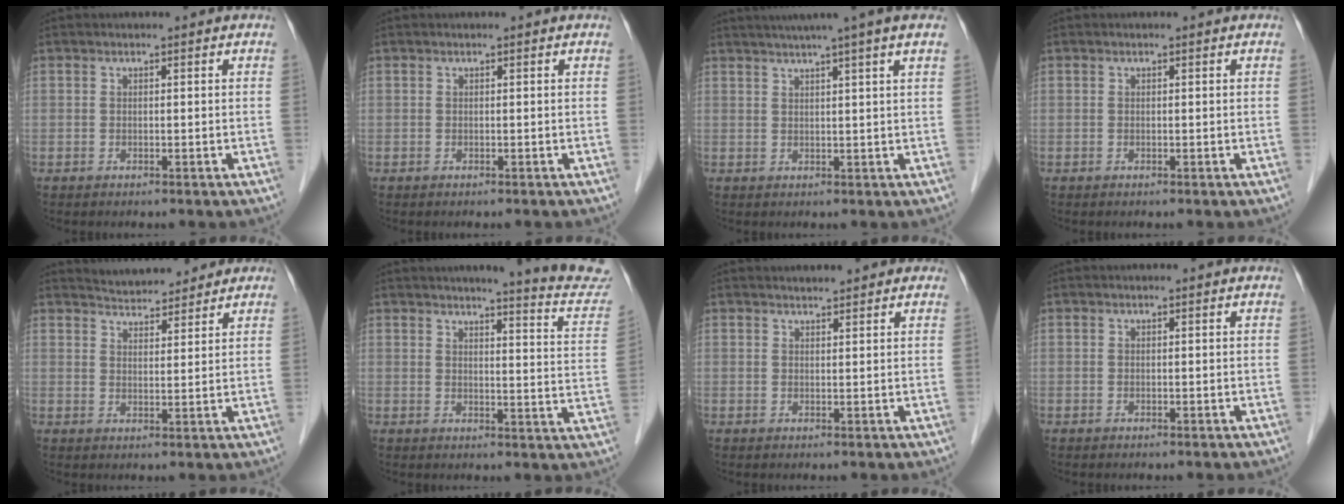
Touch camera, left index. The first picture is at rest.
{"total": 0.5, "force": [-0.4, 0.1, 0.3], "torque": [0.002, 0.000, -0.003]}
{"total": 8.4, "force": [6.2, -1.6, 5.4], "torque": [-0.076, 0.026, 0.075]}
{"total": 0.0}
{"total": 7.1, "force": [6.7, 1.9, 1.3], "torque": [-0.019, 0.018, 0.098]}
{"total": 13.3, "force": [12.5, -0.1, 4.6], "torque": [-0.044, -0.068, 0.123]}
{"total": 2.8, "force": [2.5, 0.6, 0.9], "torque": [-0.013, 0.016, 0.034]}
{"total": 0.0}